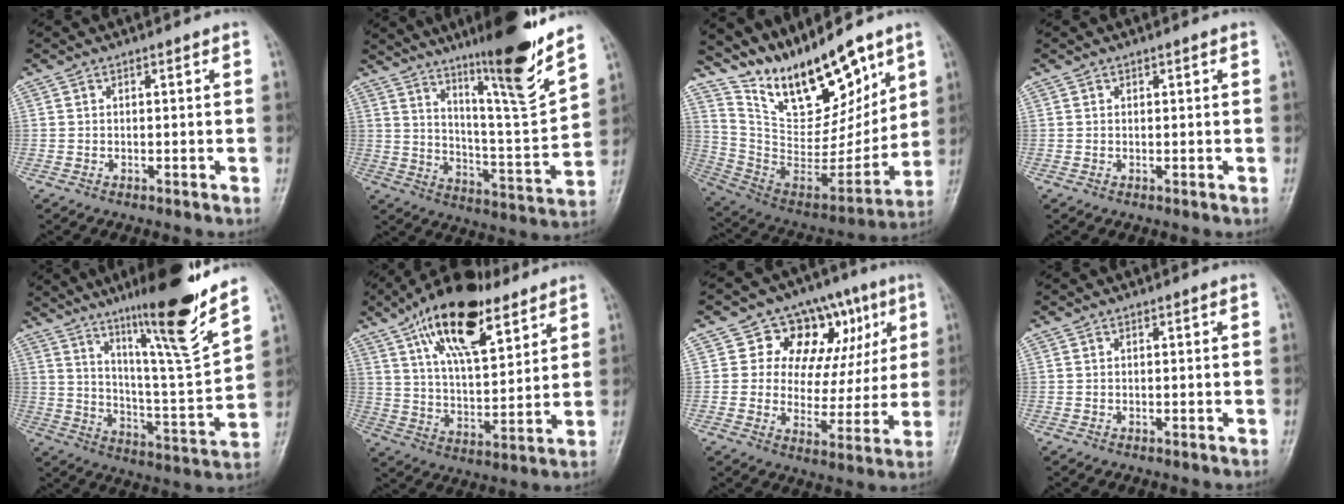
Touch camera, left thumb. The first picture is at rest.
{"total": 18.1, "force": [12.8, 0.9, 12.8], "torque": [-0.176, -0.083, 0.211]}
{"total": 21.0, "force": [15.3, 8.0, 12.0], "torque": [-0.147, -0.085, 0.284]}
{"total": 0.0}
{"total": 19.9, "force": [13.8, 0.8, 14.3], "torque": [-0.196, -0.083, 0.227]}
{"total": 20.1, "force": [11.7, 8.5, 14.0], "torque": [-0.213, -0.041, 0.203]}
{"total": 16.0, "force": [6.2, 11.7, 9.0], "torque": [-0.057, 0.001, 0.094]}
{"total": 0.0}